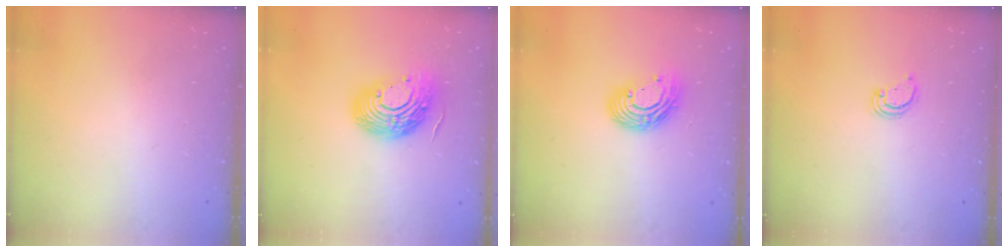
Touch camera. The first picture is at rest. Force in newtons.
{"total": 16.1, "press": 16.1, "slide": 1.3}
{"total": 11.8, "press": 11.7, "slide": 0.9}
{"total": 2.6, "press": 2.6, "slide": 0.2}